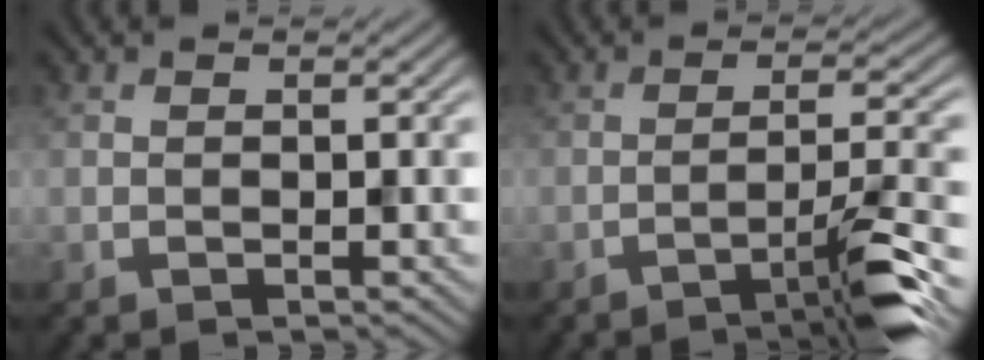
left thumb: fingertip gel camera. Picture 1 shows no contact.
{"total": 5.6, "force": [-3.6, 0.3, 4.3], "torque": [-0.057, 0.017, -0.073]}